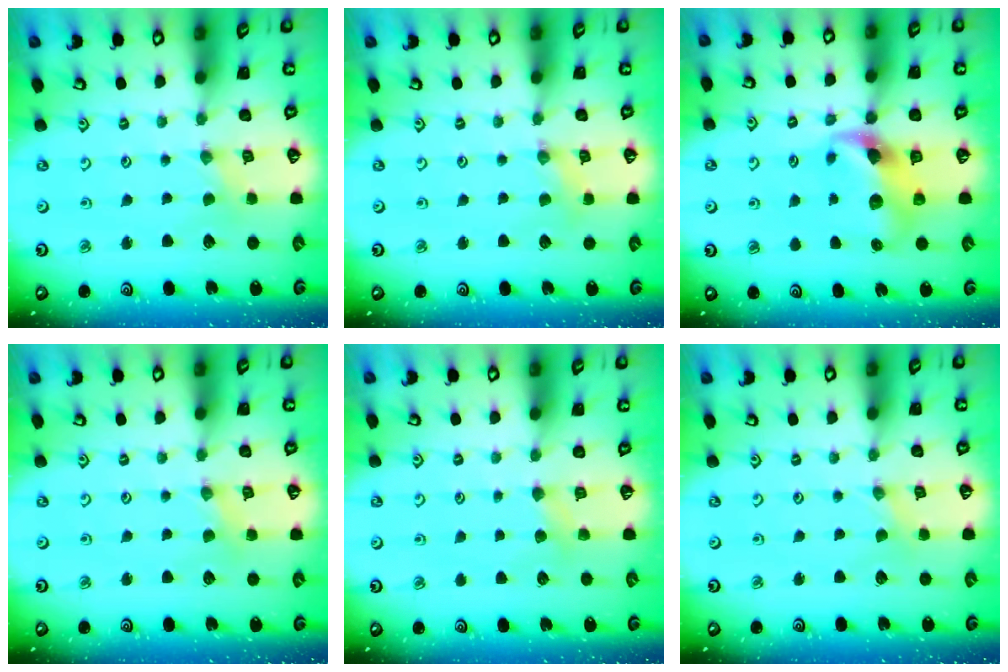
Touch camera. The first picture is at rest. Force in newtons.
{"total": 2.4, "press": 2.3, "slide": 0.3}
{"total": 9.9, "press": 9.7, "slide": 1.6}
{"total": 2.2, "press": 2.1, "slide": 0.5}
{"total": 2.9, "press": 2.8, "slide": 0.4}
{"total": 0.0}